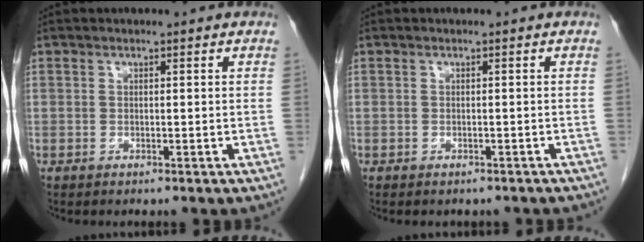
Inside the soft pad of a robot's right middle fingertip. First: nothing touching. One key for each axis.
{"total": 2.6, "fx": -2.3, "fy": 1.0, "fz": 0.7, "tx": -0.012, "ty": -0.003, "tz": -0.025}